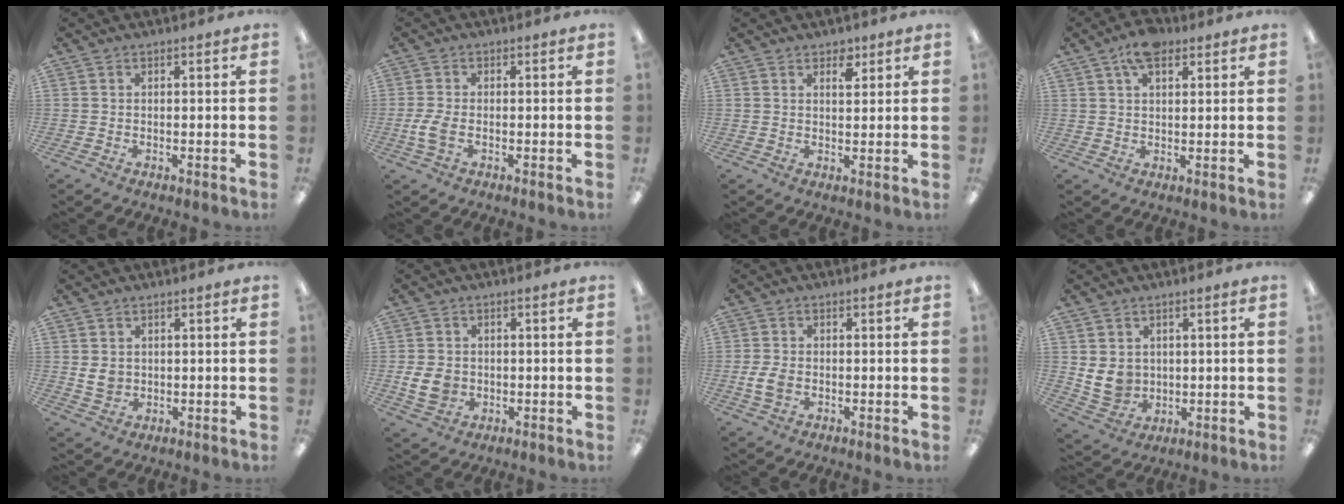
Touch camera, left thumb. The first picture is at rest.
{"total": 4.8, "force": [-1.0, 2.7, 3.9], "torque": [-0.082, 0.001, -0.017]}
{"total": 3.5, "force": [2.5, 1.8, 1.8], "torque": [-0.006, -0.011, 0.039]}
{"total": 6.7, "force": [3.9, 3.3, 4.4], "torque": [-0.076, -0.004, 0.069]}
{"total": 3.8, "force": [0.6, 3.1, 2.1], "torque": [-0.039, -0.001, 0.010]}
{"total": 6.2, "force": [-0.7, 5.0, 3.6], "torque": [-0.067, -0.001, -0.015]}
{"total": 4.4, "force": [-0.8, 2.9, 3.2], "torque": [-0.066, -0.004, -0.018]}
{"total": 6.8, "force": [1.4, 6.0, 3.0], "torque": [-0.055, 0.000, 0.030]}